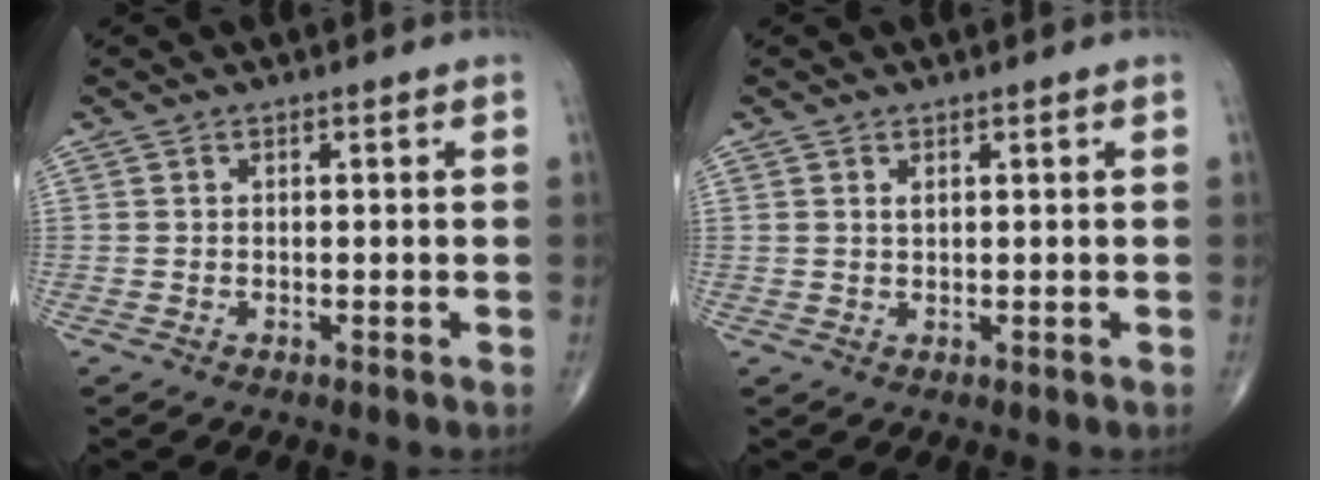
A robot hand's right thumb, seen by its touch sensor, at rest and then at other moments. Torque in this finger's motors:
{"motor_torque": [-0.13, -0.21, 0.25, 0.31, 0.00]}